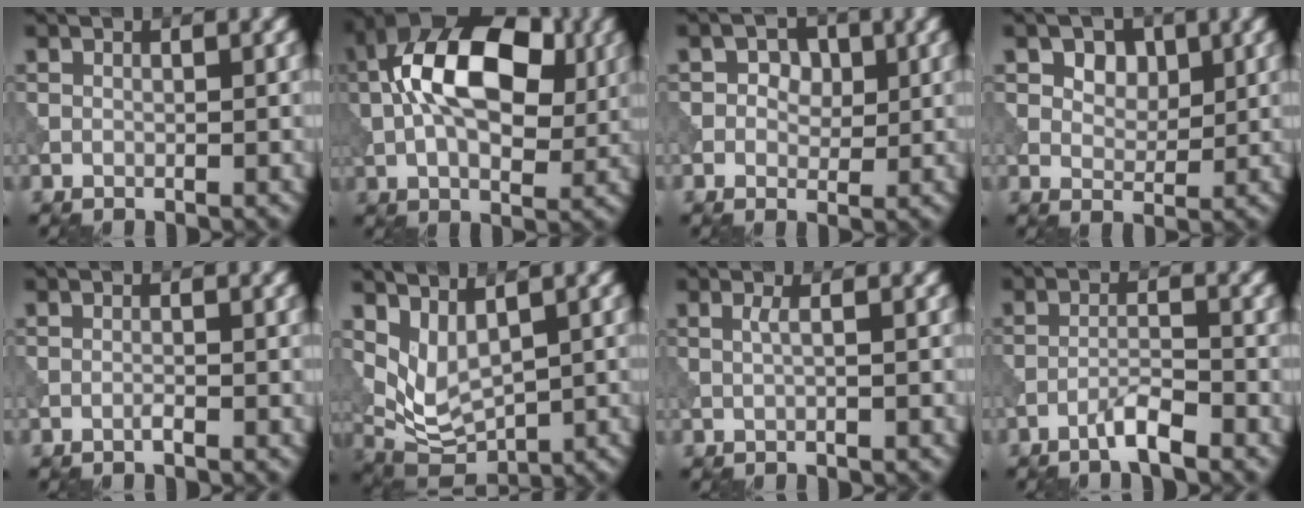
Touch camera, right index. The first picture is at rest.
{"total": 12.2, "force": [1.5, 7.1, 9.8], "torque": [-0.173, 0.018, 0.010]}
{"total": 2.9, "force": [0.7, 2.2, 1.6], "torque": [-0.017, 0.000, -0.005]}
{"total": 3.5, "force": [1.7, 2.4, 2.0], "torque": [-0.040, -0.007, 0.027]}
{"total": 0.7, "force": [-0.5, 0.0, 0.4], "torque": [-0.011, -0.002, -0.013]}
{"total": 4.5, "force": [1.8, 2.3, 3.4], "torque": [-0.076, -0.023, 0.048]}
{"total": 1.3, "force": [0.1, 0.4, 1.2], "torque": [-0.022, -0.001, -0.006]}
{"total": 2.6, "force": [-2.0, 0.2, 1.7], "torque": [-0.031, 0.007, -0.044]}